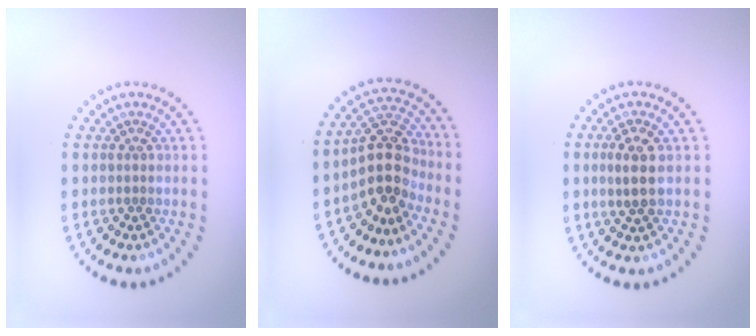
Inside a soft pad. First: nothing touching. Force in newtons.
{"total": 4.2, "press": 3.7, "slide": 2.1}
{"total": 2.4, "press": 2.3, "slide": 0.7}